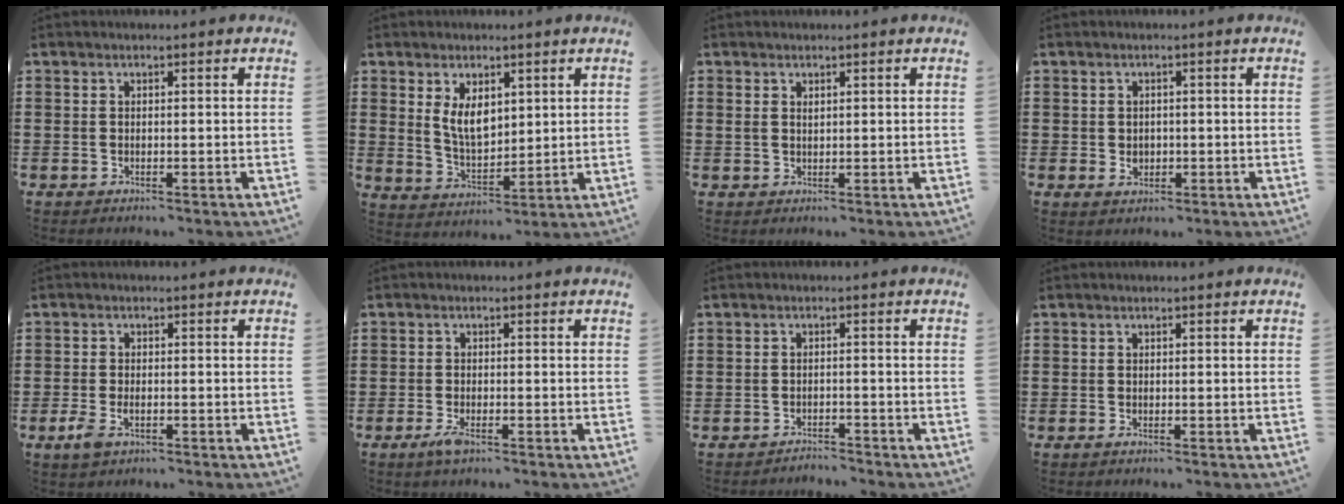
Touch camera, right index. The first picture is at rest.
{"total": 5.9, "force": [2.2, 3.3, 4.3], "torque": [-0.087, 0.003, 0.040]}
{"total": 1.0, "force": [0.6, 0.6, 0.5], "torque": [-0.012, 0.003, 0.011]}
{"total": 1.8, "force": [-0.2, 1.5, 1.0], "torque": [-0.021, 0.005, -0.004]}
{"total": 2.4, "force": [-1.1, 1.1, 1.7], "torque": [-0.045, -0.007, -0.023]}
{"total": 2.0, "force": [-1.1, 0.5, 1.6], "torque": [-0.040, -0.008, -0.024]}
{"total": 1.7, "force": [-1.7, 0.1, -0.2], "torque": [-0.003, 0.001, -0.039]}
{"total": 0.0}